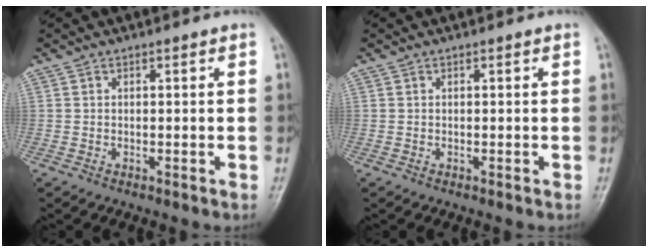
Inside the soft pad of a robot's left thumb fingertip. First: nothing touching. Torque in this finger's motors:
{"motor_torque": [0.00, 0.00, 0.00, 0.00, 0.00]}